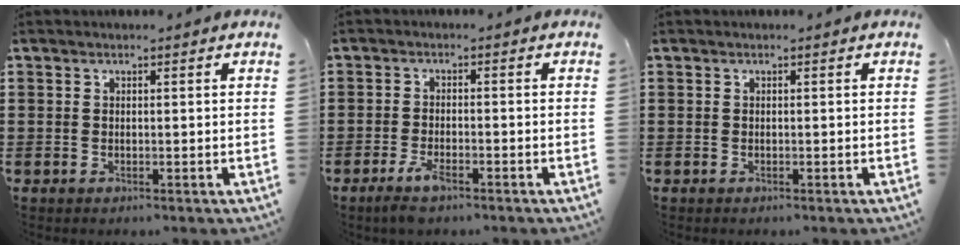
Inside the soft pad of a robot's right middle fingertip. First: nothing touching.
{"total": 3.6, "force": [-2.3, 1.0, 2.7], "torque": [-0.064, -0.005, -0.046]}
{"total": 0.0}